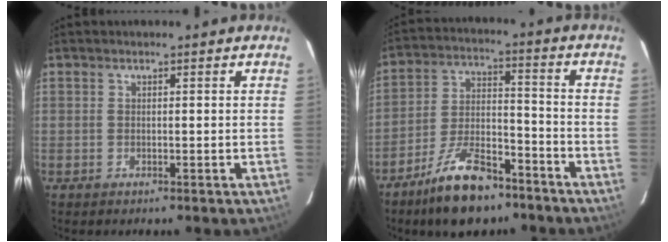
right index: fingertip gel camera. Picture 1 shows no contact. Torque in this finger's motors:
{"motor_torque": [1.06, -1.08, 0.47, 0.06]}